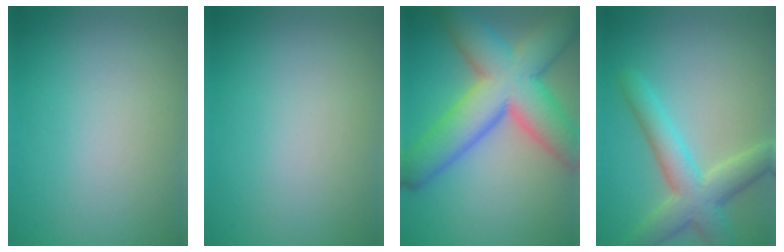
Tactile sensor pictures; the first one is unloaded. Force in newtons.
{"total": 0.0}
{"total": 11.4, "press": 11.4, "slide": 0.5}
{"total": 5.8, "press": 5.8, "slide": 0.3}